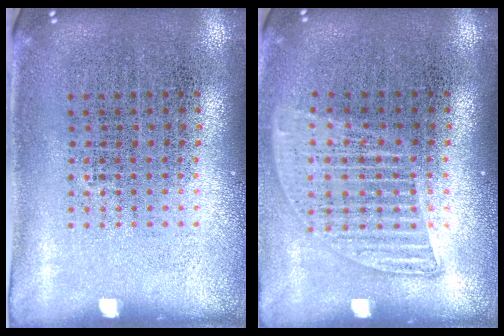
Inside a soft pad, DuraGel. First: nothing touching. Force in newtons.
{"total": 1.2, "press": 1.1, "slide": 0.5}